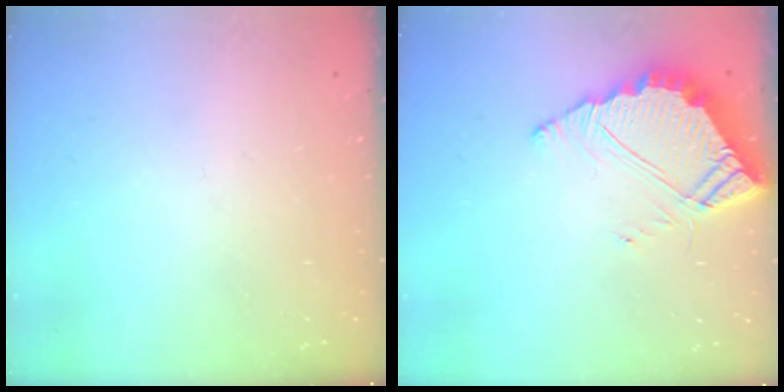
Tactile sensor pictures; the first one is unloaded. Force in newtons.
{"total": 8.0, "press": 7.9, "slide": 0.6}